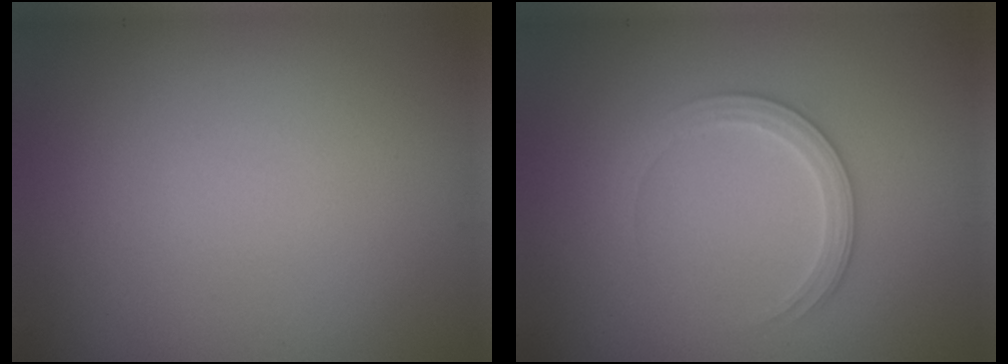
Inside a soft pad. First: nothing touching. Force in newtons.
{"total": 2.5, "press": 2.5, "slide": 0.3}